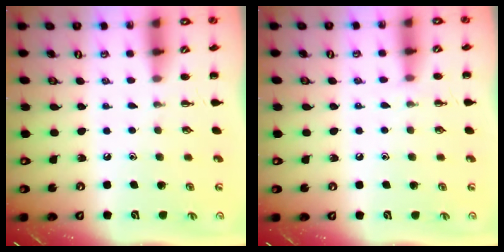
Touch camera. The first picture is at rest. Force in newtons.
{"total": 6.1, "press": 5.8, "slide": 2.0}